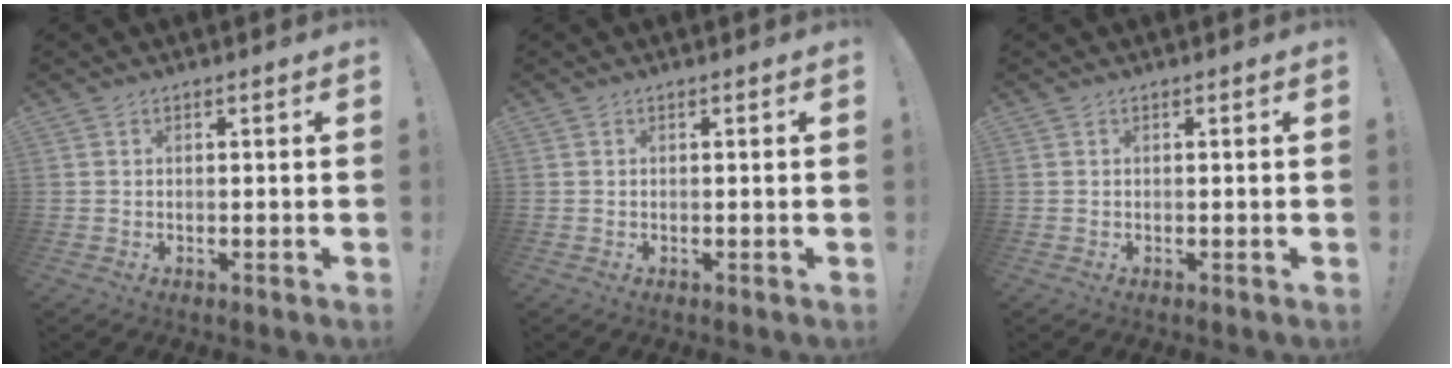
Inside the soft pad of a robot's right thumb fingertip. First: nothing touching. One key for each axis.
{"total": 0.0}
{"total": 0.0}